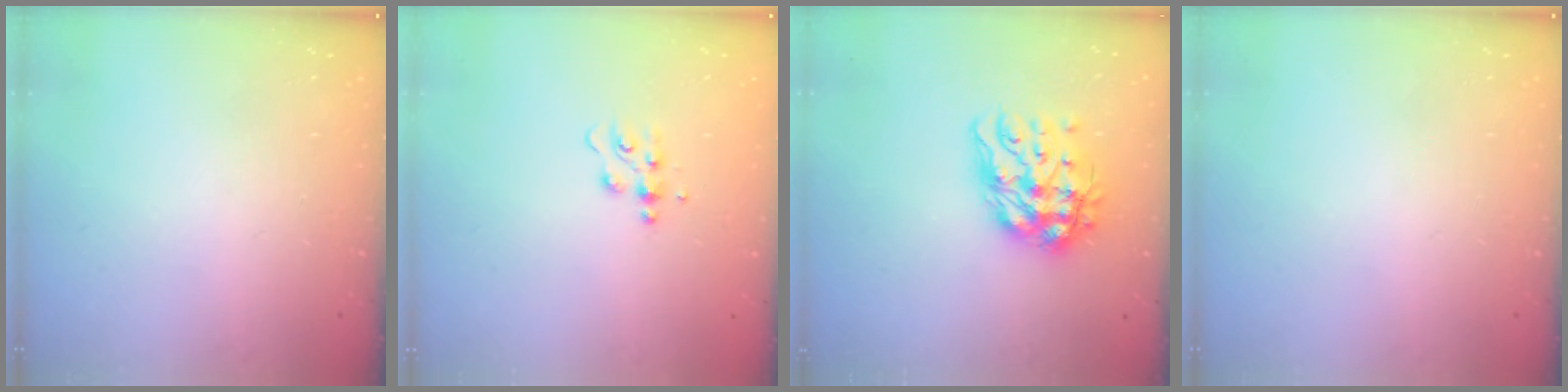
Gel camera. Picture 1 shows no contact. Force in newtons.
{"total": 5.1, "press": 5.1, "slide": 0.5}
{"total": 14.3, "press": 14.2, "slide": 1.5}
{"total": 0.0}